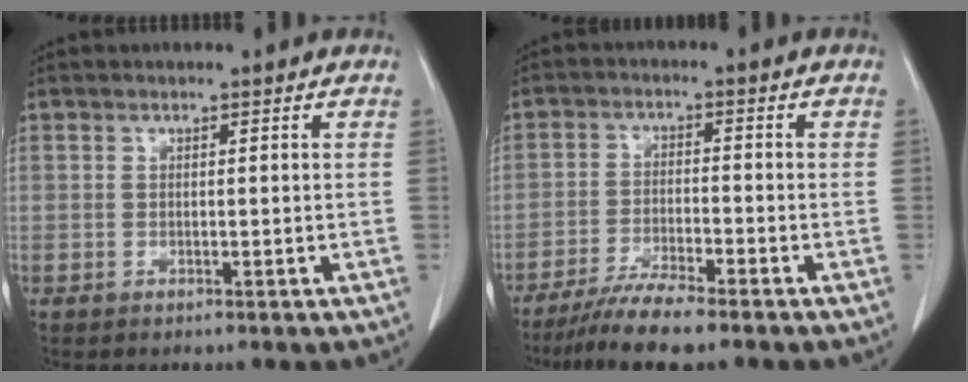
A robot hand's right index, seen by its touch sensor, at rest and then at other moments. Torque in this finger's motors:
{"motor_torque": [-0.02, -0.07, 0.07, 0.00]}